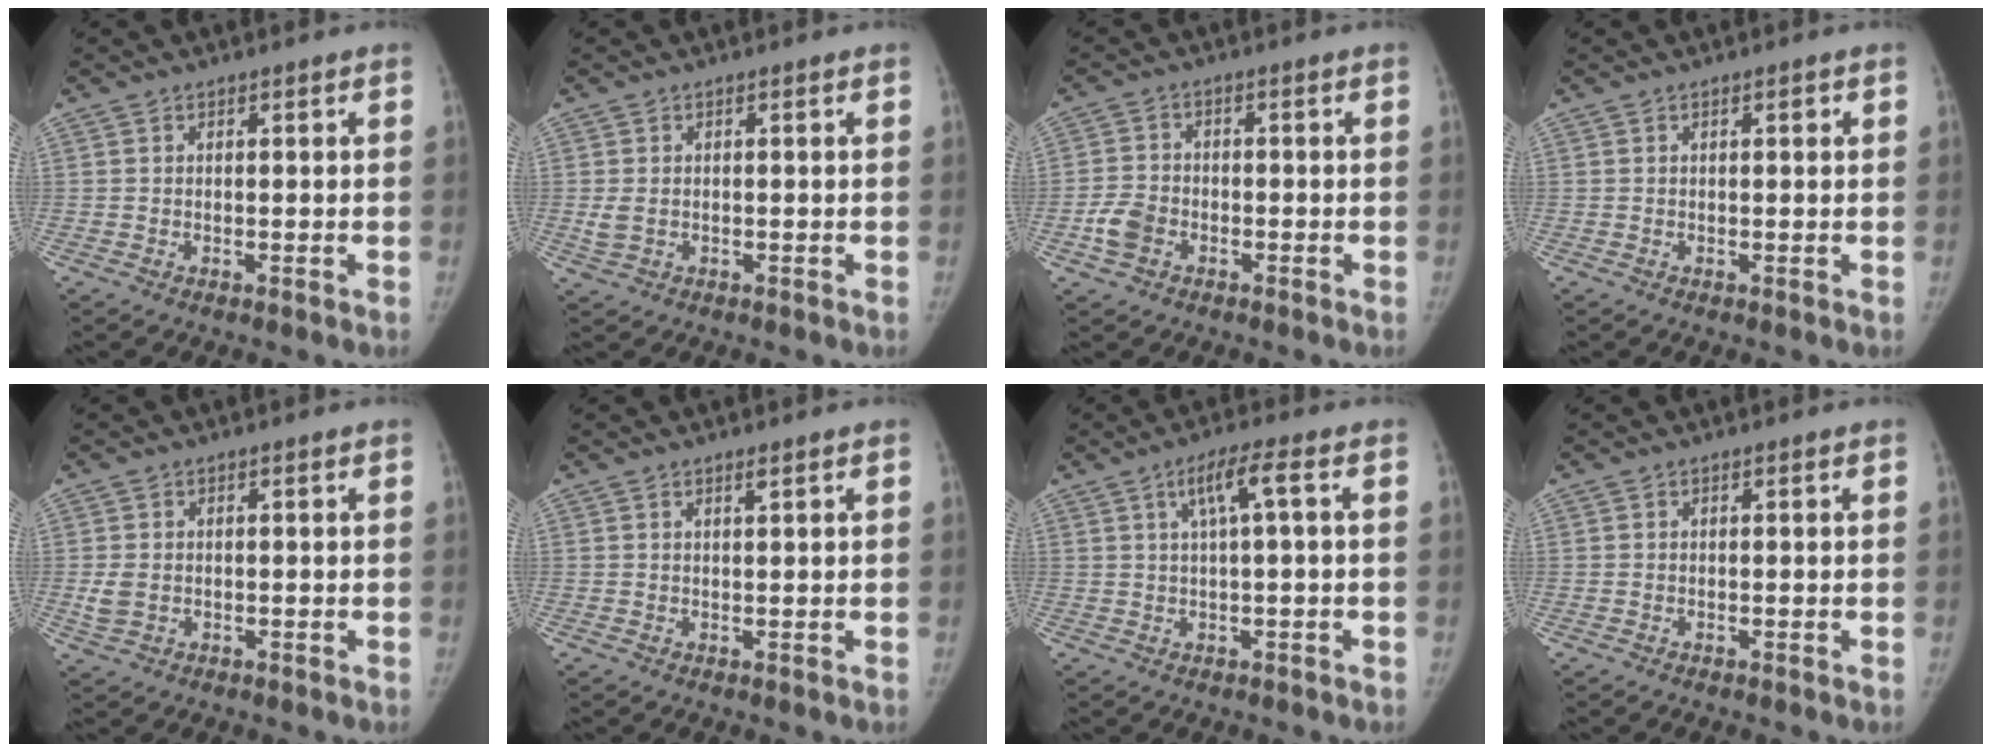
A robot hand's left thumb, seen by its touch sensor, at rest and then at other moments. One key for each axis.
{"total": 2.3, "fx": -0.1, "fy": 1.7, "fz": 1.6, "tx": -0.039, "ty": -0.002, "tz": 0.001}
{"total": 4.7, "fx": -2.0, "fy": 3.5, "fz": 2.6, "tx": -0.047, "ty": 0.013, "tz": -0.039}
{"total": 0.9, "fx": 0.4, "fy": 0.2, "fz": 0.7, "tx": -0.006, "ty": 0.002, "tz": 0.005}
{"total": 3.1, "fx": -0.3, "fy": 2.3, "fz": 1.9, "tx": -0.044, "ty": 0.000, "tz": -0.002}
{"total": 0.8, "fx": 0.6, "fy": 0.0, "fz": 0.5, "tx": -0.005, "ty": -0.004, "tz": 0.012}
{"total": 5.1, "fx": 1.3, "fy": 0.4, "fz": 4.9, "tx": -0.098, "ty": 0.015, "tz": 0.026}
{"total": 0.0}